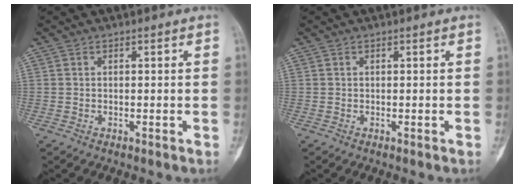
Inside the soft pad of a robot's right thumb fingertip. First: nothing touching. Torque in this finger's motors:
{"motor_torque": [0.16, 0.05, -0.09, 0.07, -0.02]}